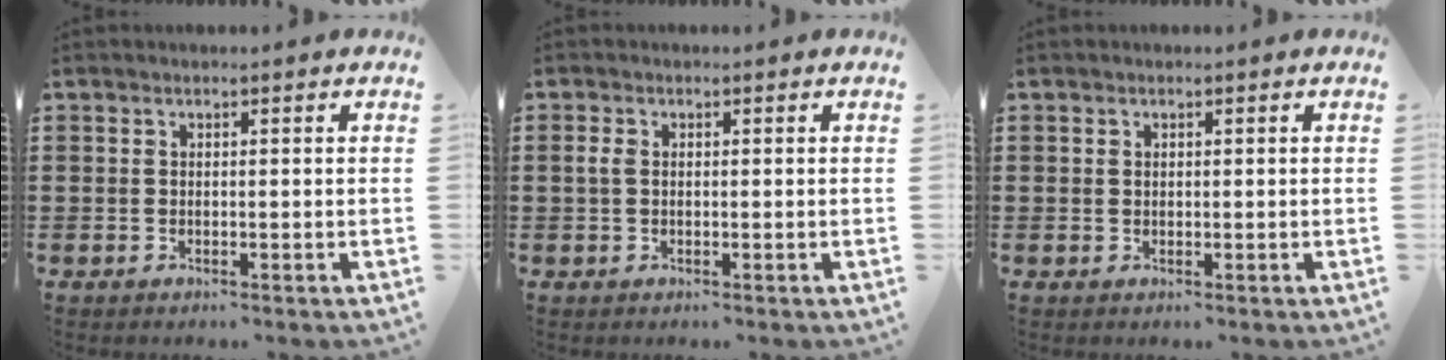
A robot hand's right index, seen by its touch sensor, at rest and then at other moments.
{"total": 1.5, "force": [0.2, 0.9, 1.1], "torque": [-0.033, 0.003, 0.000]}
{"total": 0.5, "force": [0.3, 0.4, 0.1], "torque": [-0.004, 0.002, 0.006]}